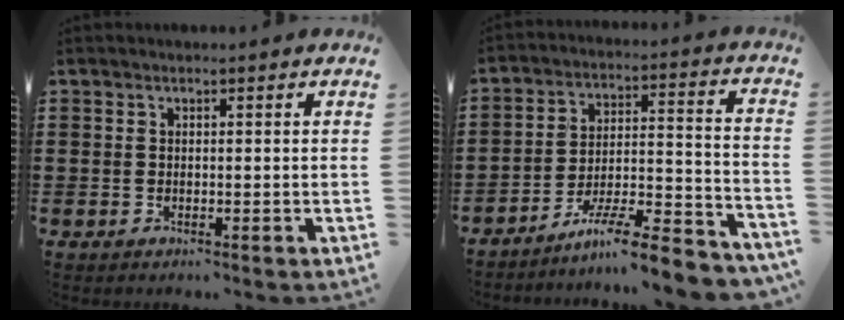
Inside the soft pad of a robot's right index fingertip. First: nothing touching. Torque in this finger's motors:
{"motor_torque": [0.82, 0.75, 0.50, 0.11]}